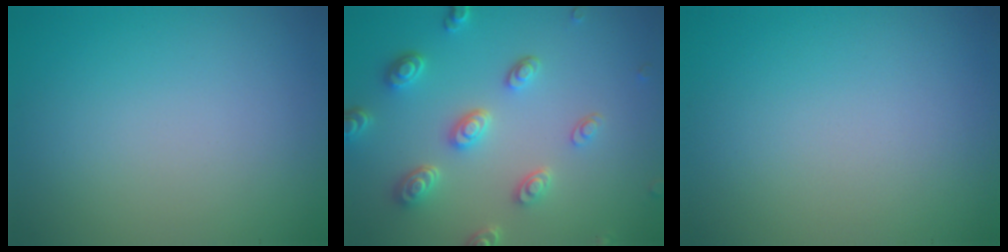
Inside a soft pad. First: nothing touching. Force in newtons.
{"total": 4.5, "press": 3.6, "slide": 2.7}
{"total": 0.0}